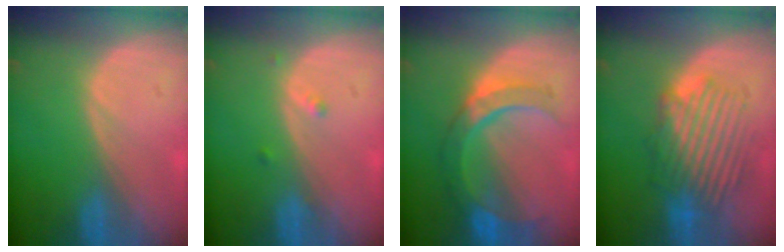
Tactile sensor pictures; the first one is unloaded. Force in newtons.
{"total": 1.3, "press": 1.1, "slide": 0.7}
{"total": 8.5, "press": 8.1, "slide": 2.7}
{"total": 8.5, "press": 8.2, "slide": 2.5}